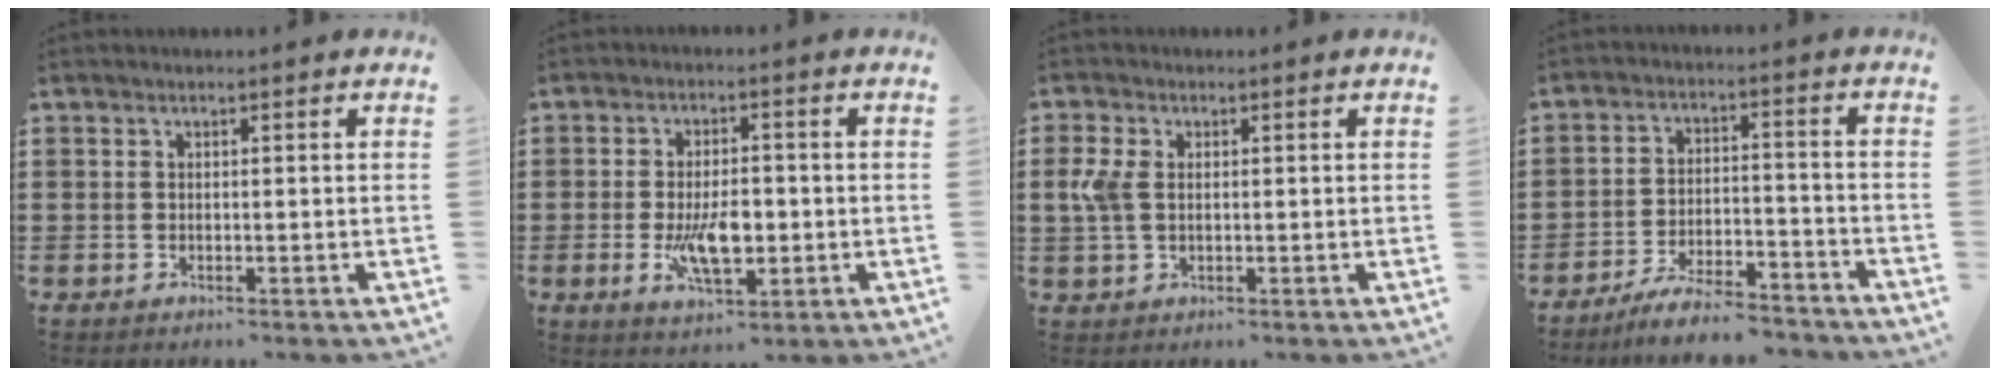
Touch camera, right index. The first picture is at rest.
{"total": 7.3, "force": [-1.3, 3.2, 6.5], "torque": [-0.121, -0.005, -0.025]}
{"total": 4.0, "force": [0.3, 2.6, 3.1], "torque": [-0.088, 0.000, -0.001]}
{"total": 6.6, "force": [-6.2, 0.5, 2.2], "torque": [-0.045, 0.005, -0.118]}